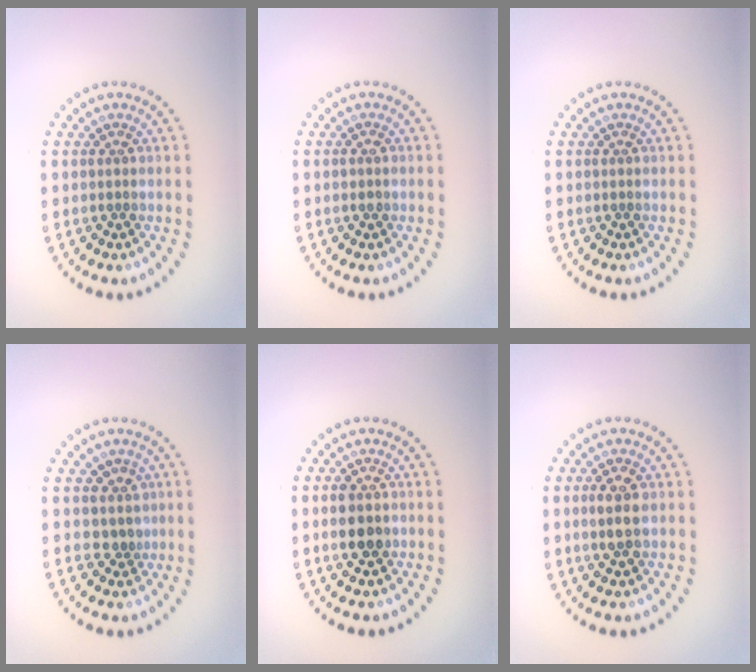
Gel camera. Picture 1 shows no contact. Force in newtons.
{"total": 0.7, "press": 0.7, "slide": 0.3}
{"total": 0.0}
{"total": 1.9, "press": 1.5, "slide": 1.2}
{"total": 2.9, "press": 2.9, "slide": 0.2}
{"total": 2.3, "press": 2.3, "slide": 0.2}